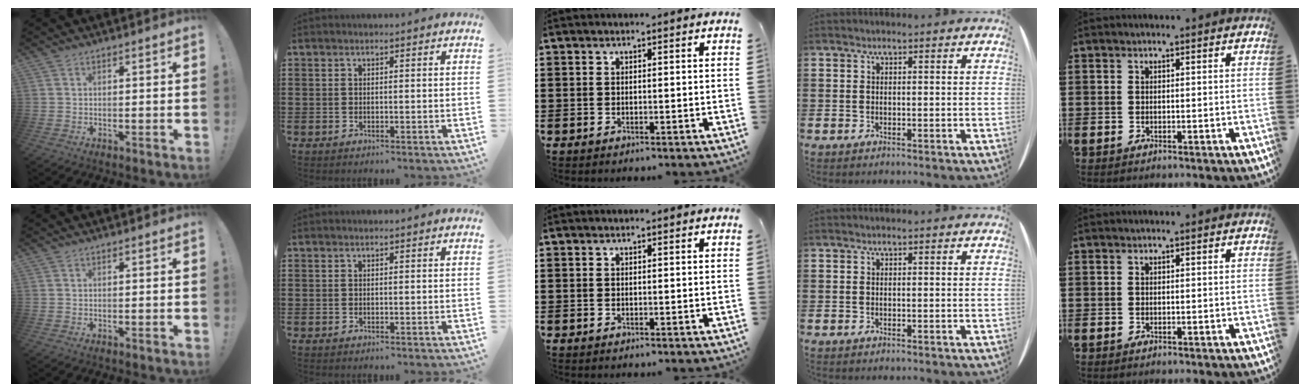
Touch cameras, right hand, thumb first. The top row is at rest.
{}